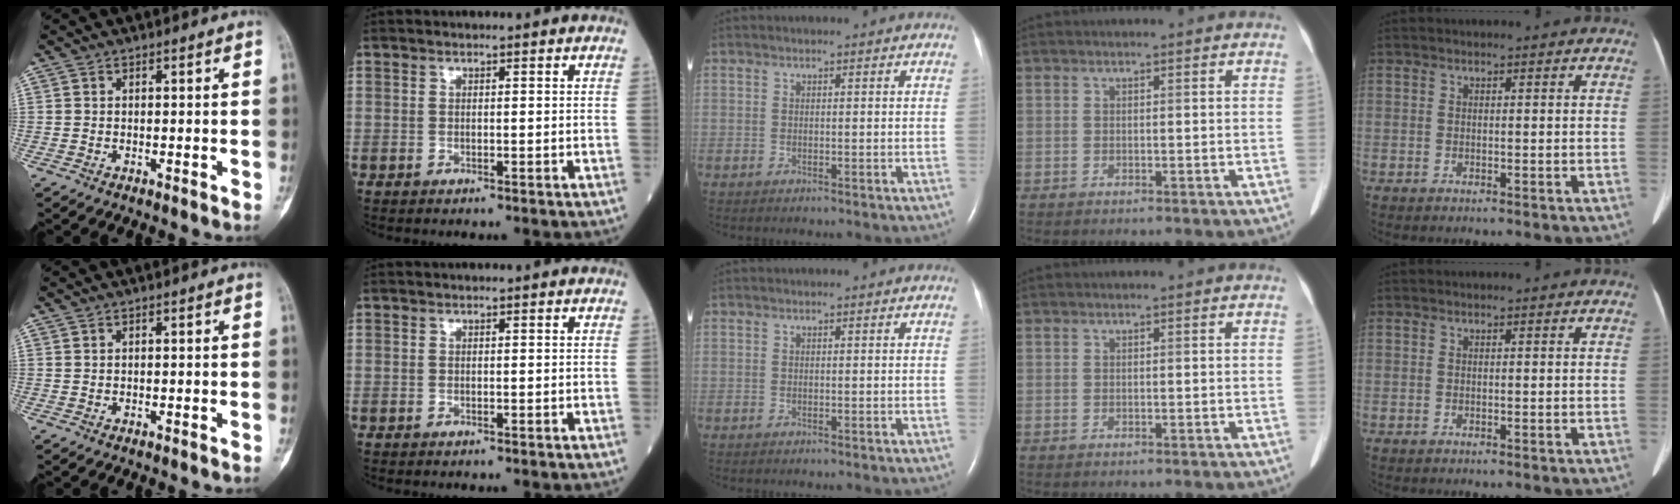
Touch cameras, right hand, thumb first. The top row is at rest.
{}